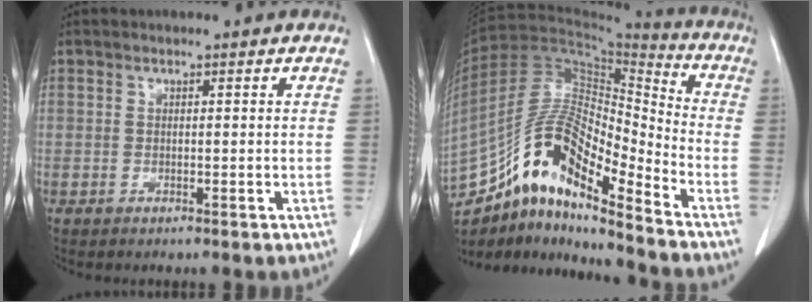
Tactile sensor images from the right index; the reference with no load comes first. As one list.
[{"total": 17.4, "force": [-12.1, 3.5, 12.1], "torque": [-0.222, 0.033, -0.212]}]